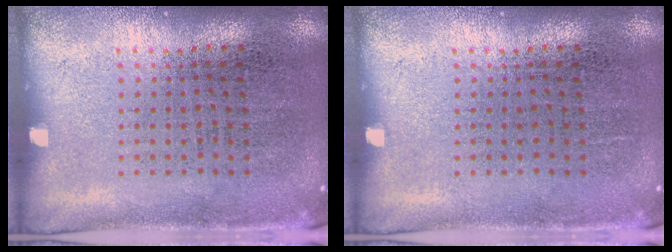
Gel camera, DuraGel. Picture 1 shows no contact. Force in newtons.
{"total": 0.0}